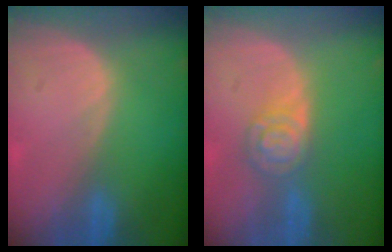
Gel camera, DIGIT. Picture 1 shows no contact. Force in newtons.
{"total": 5.3, "press": 4.6, "slide": 2.6}